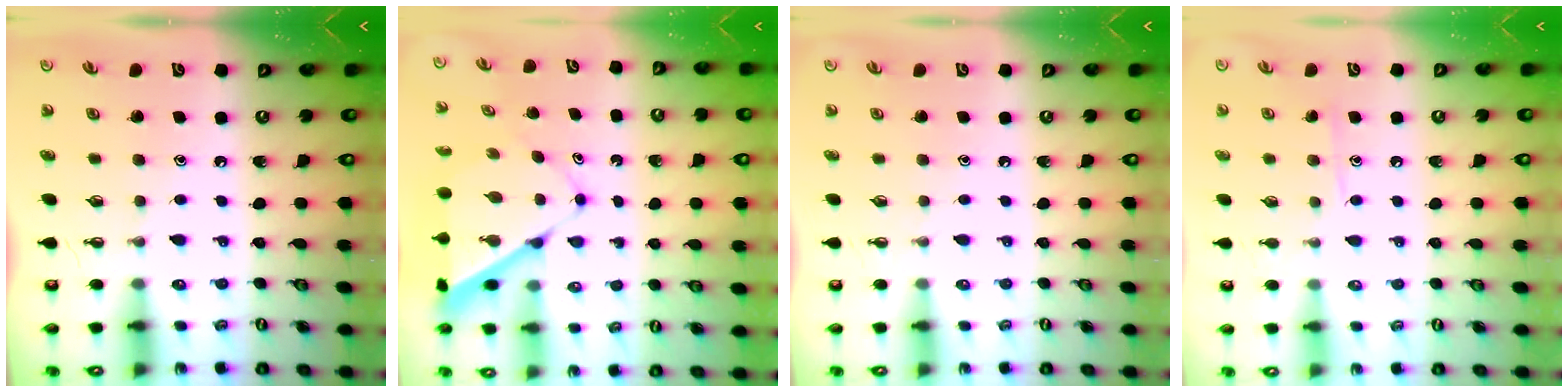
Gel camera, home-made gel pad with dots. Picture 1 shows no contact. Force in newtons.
{"total": 7.6, "press": 7.6, "slide": 0.4}
{"total": 0.0}
{"total": 7.5, "press": 7.5, "slide": 0.8}